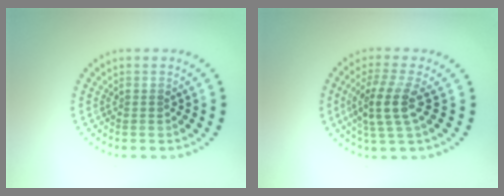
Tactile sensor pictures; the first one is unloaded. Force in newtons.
{"total": 3.8, "press": 3.2, "slide": 2.1}